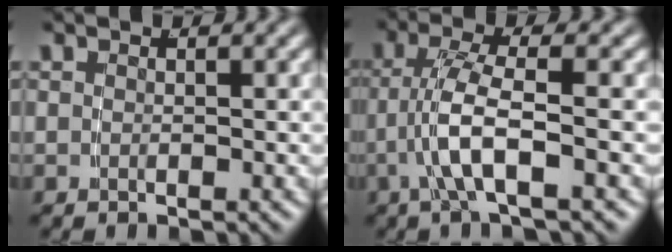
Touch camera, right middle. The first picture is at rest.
{"total": 4.1, "force": [-0.8, 0.5, 4.0], "torque": [-0.082, -0.003, -0.010]}